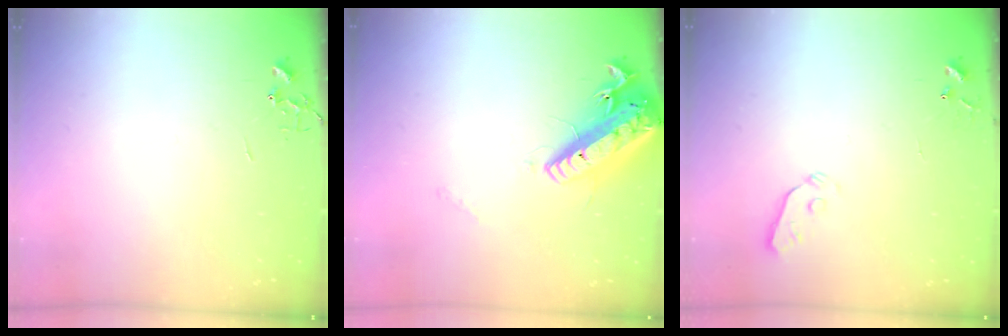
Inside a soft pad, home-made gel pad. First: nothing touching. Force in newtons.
{"total": 18.1, "press": 17.7, "slide": 3.6}
{"total": 3.2, "press": 3.1, "slide": 0.6}